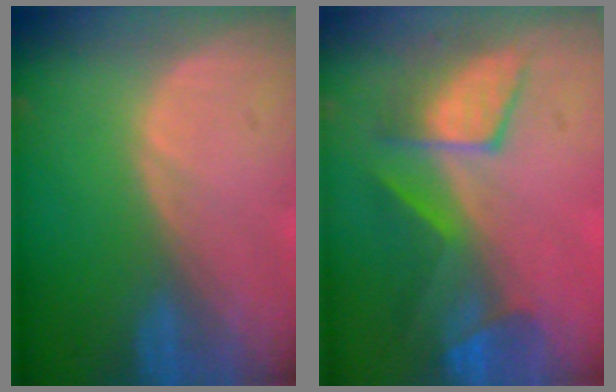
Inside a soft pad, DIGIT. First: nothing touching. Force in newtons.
{"total": 7.5, "press": 7.4, "slide": 1.2}